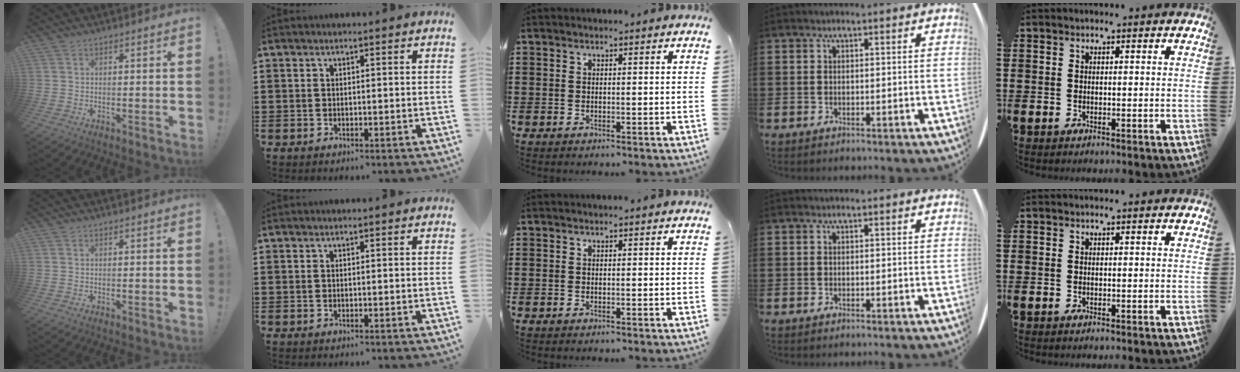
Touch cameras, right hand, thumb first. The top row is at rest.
{}